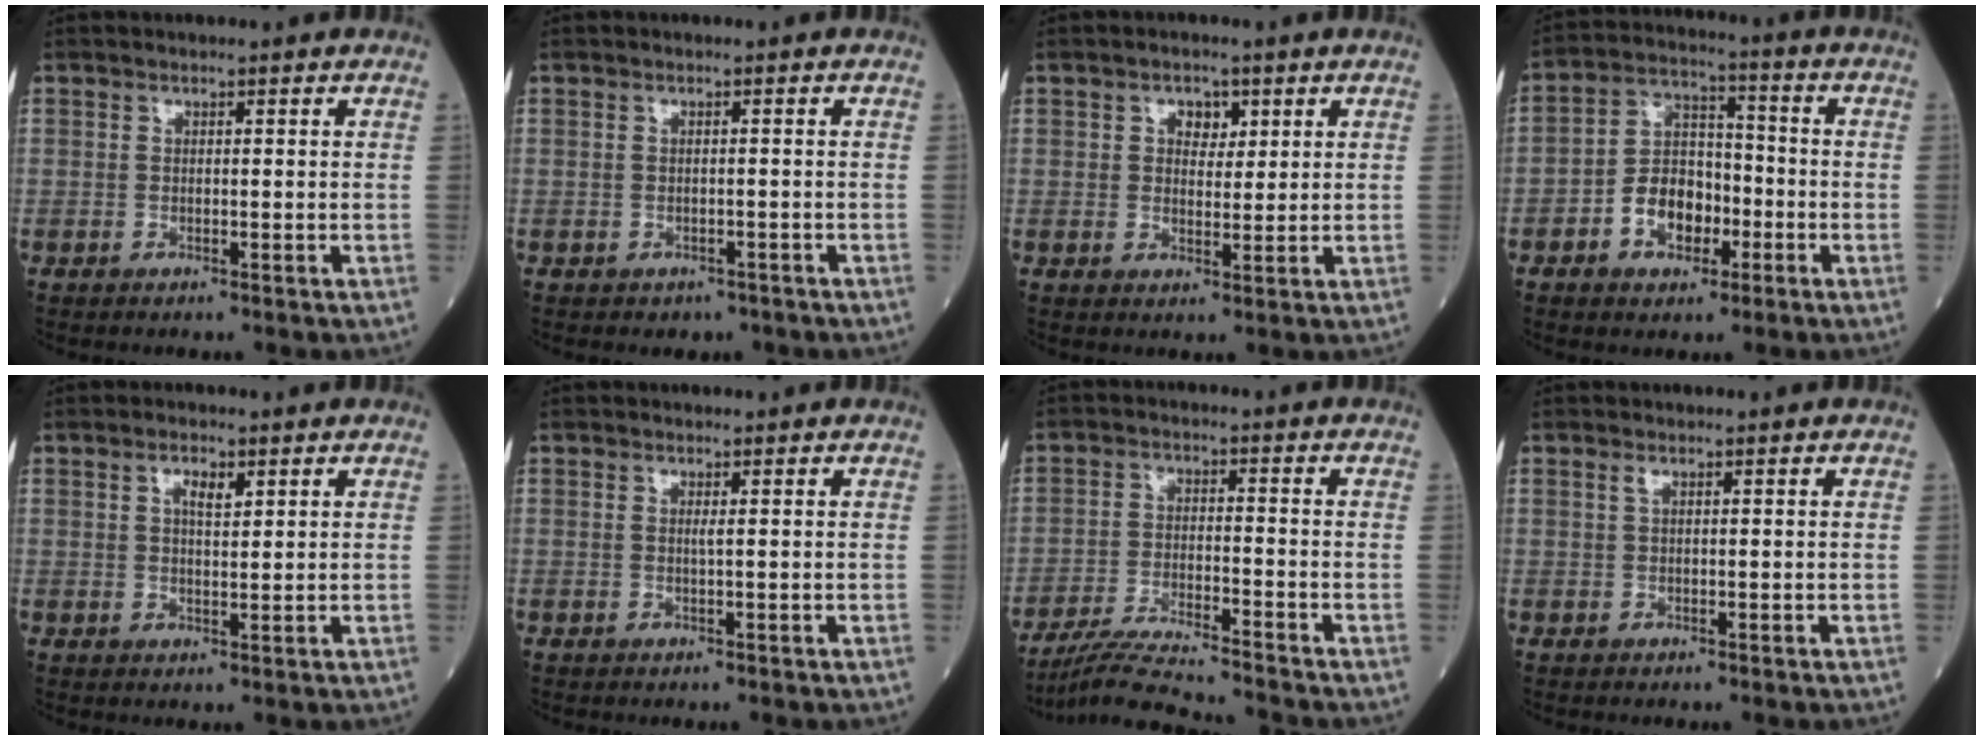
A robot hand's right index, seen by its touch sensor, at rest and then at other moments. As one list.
[{"total": 1.9, "force": [-1.3, 1.3, 0.3], "torque": [-0.005, 0.004, -0.014]}, {"total": 3.1, "force": [1.4, 2.0, 1.9], "torque": [-0.025, 0.005, 0.021]}, {"total": 8.6, "force": [-3.3, 5.4, 5.8], "torque": [-0.115, 0.023, -0.059]}, {"total": 2.7, "force": [1.3, 0.8, 2.2], "torque": [-0.039, -0.001, 0.022]}, {"total": 0.5, "force": [0.1, -0.2, 0.5], "torque": [-0.014, -0.003, 0.004]}, {"total": 11.0, "force": [-10.3, -0.7, 3.9], "torque": [-0.065, -0.016, -0.178]}, {"total": 0.6, "force": [0.3, 0.0, 0.5], "torque": [-0.016, 0.005, 0.006]}]